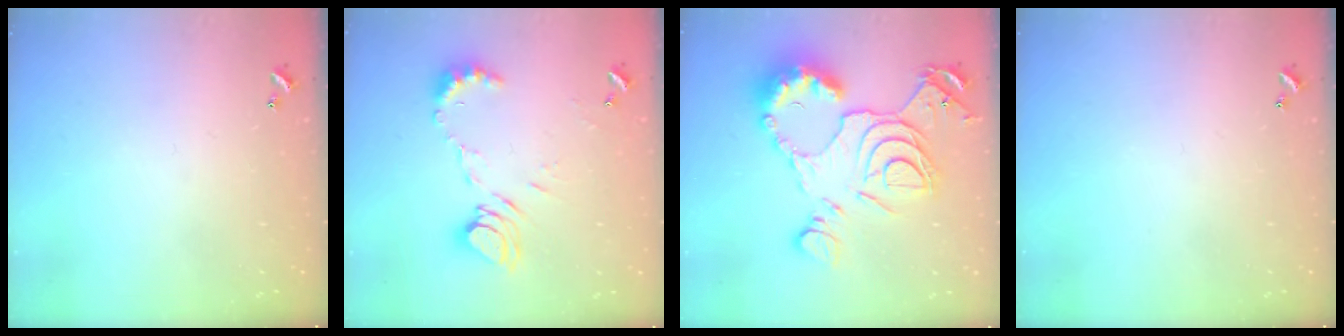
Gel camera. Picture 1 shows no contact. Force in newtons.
{"total": 10.1, "press": 10.0, "slide": 1.3}
{"total": 20.6, "press": 20.5, "slide": 2.1}
{"total": 0.0}